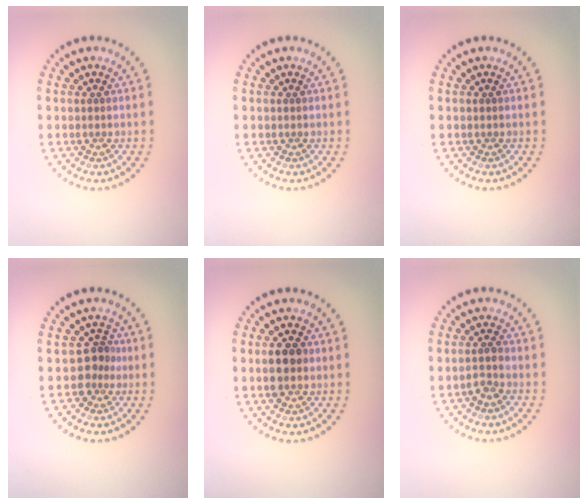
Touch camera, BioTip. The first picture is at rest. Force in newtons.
{"total": 0.0}
{"total": 0.0}
{"total": 2.2, "press": 1.7, "slide": 1.4}
{"total": 3.0, "press": 3.0, "slide": 0.2}
{"total": 1.4, "press": 1.3, "slide": 0.5}